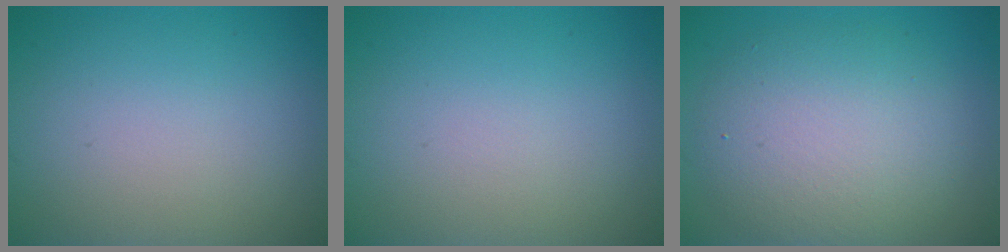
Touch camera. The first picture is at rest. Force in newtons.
{"total": 0.0}
{"total": 6.5, "press": 6.5, "slide": 0.4}